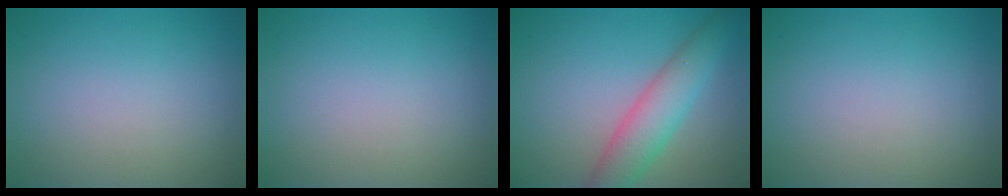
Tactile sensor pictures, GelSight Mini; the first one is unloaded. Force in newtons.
{"total": 0.0}
{"total": 4.9, "press": 4.9, "slide": 0.1}
{"total": 0.0}